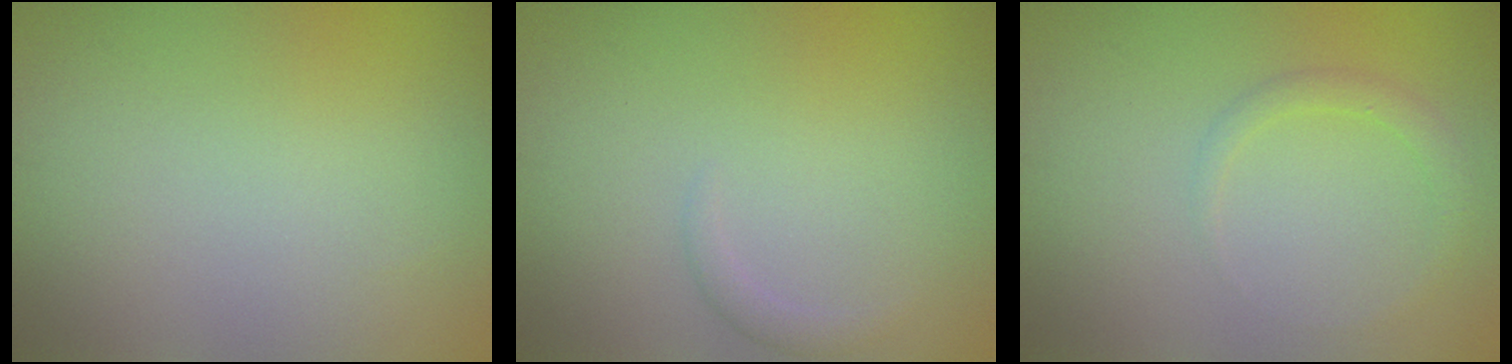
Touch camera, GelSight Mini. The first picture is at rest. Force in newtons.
{"total": 1.0, "press": 0.9, "slide": 0.1}
{"total": 1.5, "press": 1.5, "slide": 0.2}